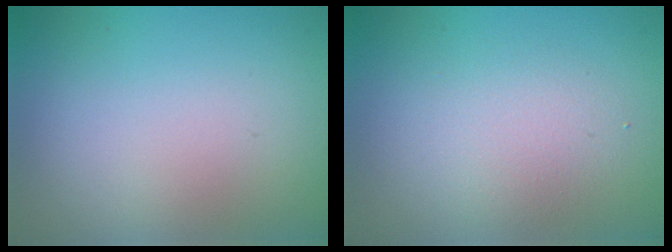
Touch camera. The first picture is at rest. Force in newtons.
{"total": 2.4, "press": 2.4, "slide": 0.2}